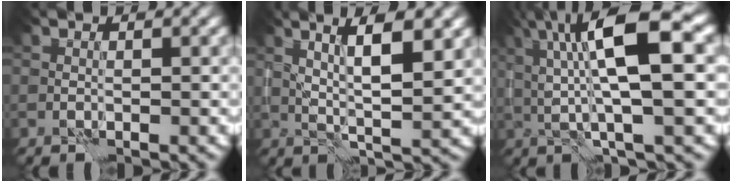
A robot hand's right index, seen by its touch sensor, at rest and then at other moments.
{"total": 5.3, "force": [2.5, 0.7, 4.6], "torque": [-0.075, 0.000, 0.047]}
{"total": 10.1, "force": [3.2, 2.1, 9.4], "torque": [-0.155, 0.014, 0.052]}